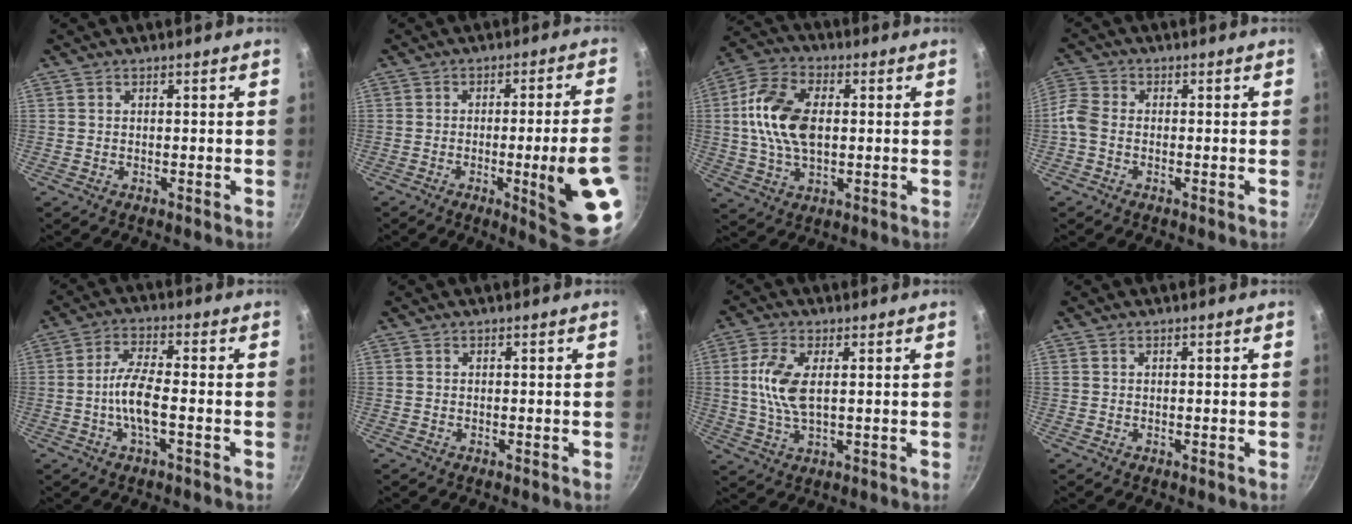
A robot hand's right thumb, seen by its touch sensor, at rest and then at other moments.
{"total": 16.0, "force": [-3.9, 1.7, 15.5], "torque": [-0.195, 0.009, -0.044]}
{"total": 13.9, "force": [1.1, 8.4, 11.0], "torque": [-0.199, 0.016, 0.013]}
{"total": 7.1, "force": [-2.1, 5.3, 4.2], "torque": [-0.097, 0.026, -0.062]}
{"total": 7.0, "force": [-1.7, 1.9, 6.5], "torque": [-0.133, 0.019, -0.040]}
{"total": 0.0}
{"total": 8.0, "force": [1.2, 3.6, 7.1], "torque": [-0.155, 0.001, 0.026]}
{"total": 0.0}